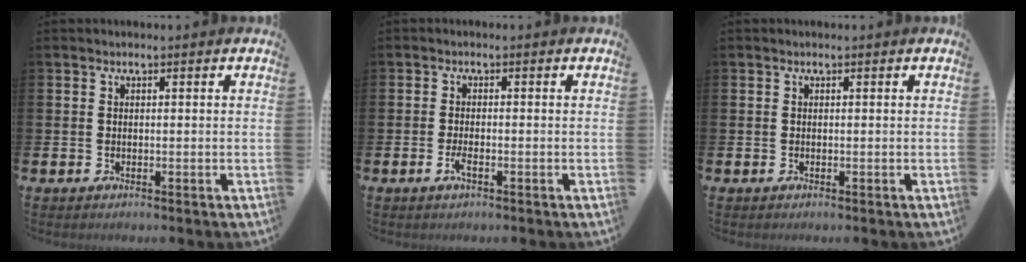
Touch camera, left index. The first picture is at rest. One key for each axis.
{"total": 1.7, "fx": -0.8, "fy": 0.4, "fz": 1.5, "tx": -0.033, "ty": 0.003, "tz": -0.014}
{"total": 0.0}